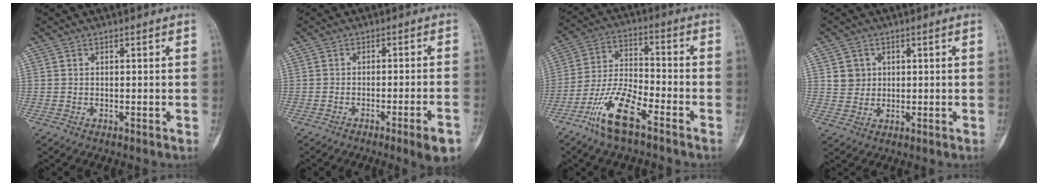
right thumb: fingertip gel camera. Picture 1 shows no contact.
{"total": 6.6, "force": [-3.7, 0.3, 5.5], "torque": [-0.077, 0.008, -0.051]}
{"total": 11.7, "force": [-7.2, 3.3, 8.5], "torque": [-0.183, 0.040, -0.144]}
{"total": 3.5, "force": [1.1, 3.3, 0.7], "torque": [0.008, -0.003, 0.019]}